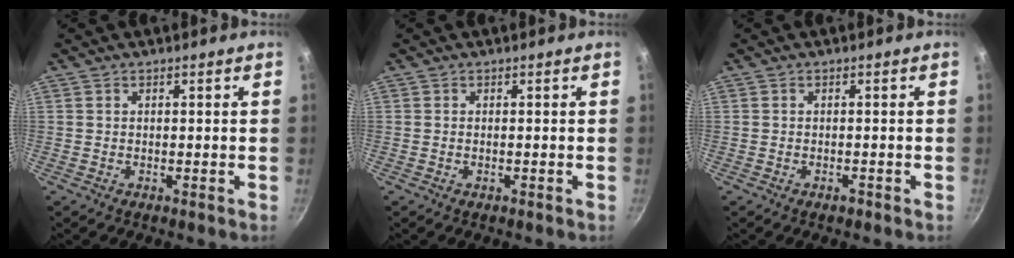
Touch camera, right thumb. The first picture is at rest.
{"total": 0.6, "force": [-0.2, 0.2, 0.4], "torque": [-0.008, 0.003, -0.004]}
{"total": 1.1, "force": [-0.7, 0.6, 0.6], "torque": [-0.011, 0.006, -0.009]}